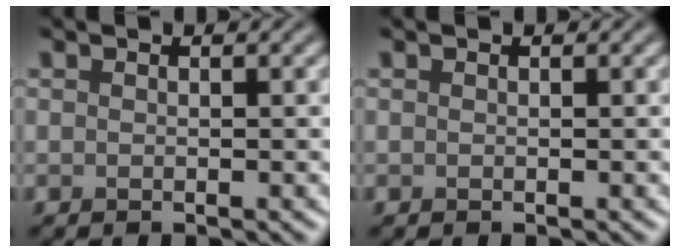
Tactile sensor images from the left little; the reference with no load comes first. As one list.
[{"total": 0.0}]